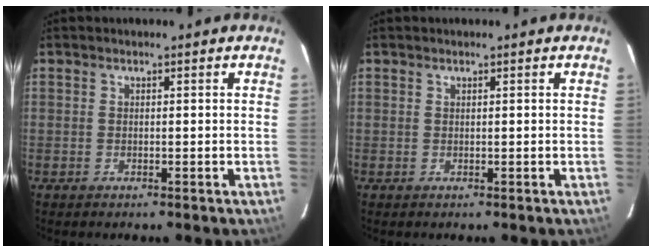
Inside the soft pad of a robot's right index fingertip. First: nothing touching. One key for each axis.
{"total": 0.0}